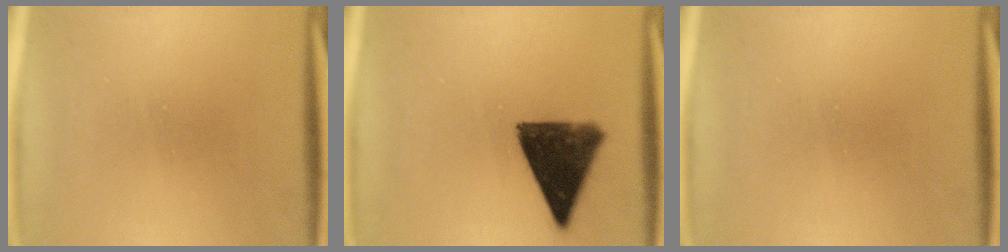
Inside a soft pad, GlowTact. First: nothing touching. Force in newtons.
{"total": 12.4}
{"total": 0.0}